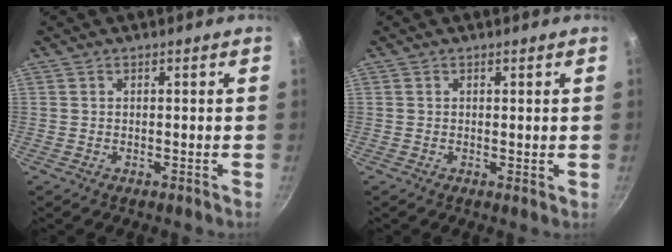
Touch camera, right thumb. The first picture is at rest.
{"total": 0.7, "force": [0.2, 0.2, 0.7], "torque": [-0.008, -0.004, 0.004]}